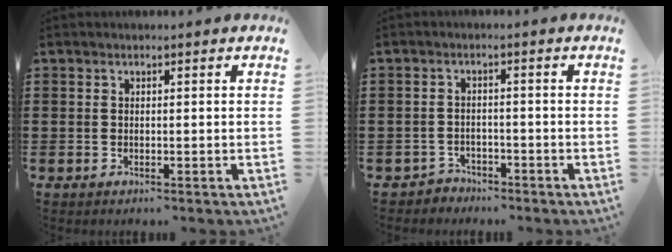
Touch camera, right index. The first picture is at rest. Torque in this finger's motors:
{"motor_torque": [-0.93, 0.74, -0.80, -0.21]}